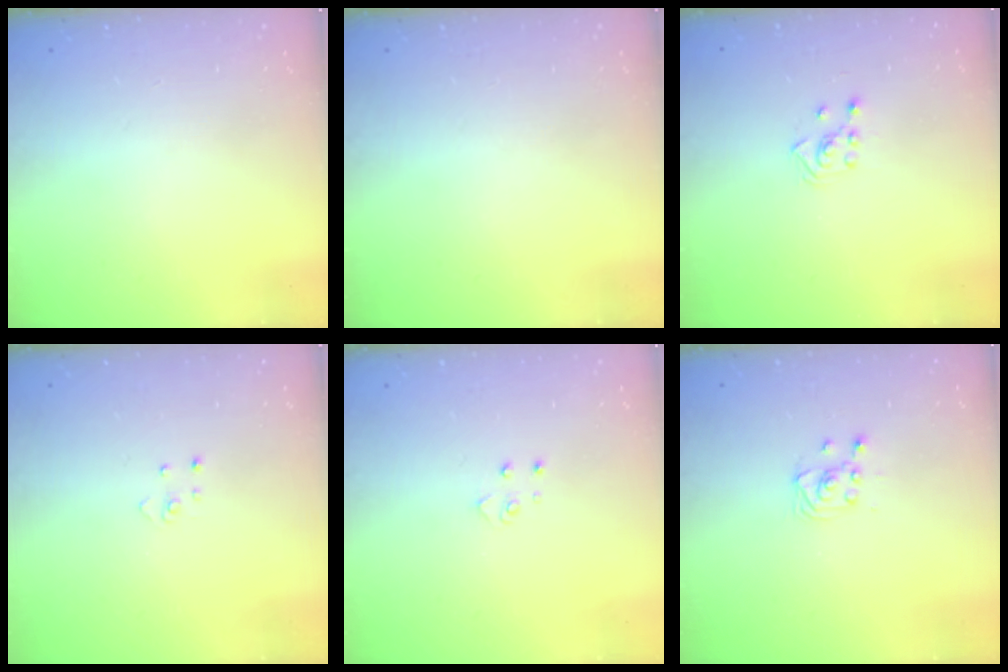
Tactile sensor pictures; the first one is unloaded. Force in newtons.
{"total": 0.0}
{"total": 3.4, "press": 3.4, "slide": 0.6}
{"total": 2.7, "press": 2.7, "slide": 0.3}
{"total": 4.0, "press": 4.0, "slide": 0.4}
{"total": 2.9, "press": 2.9, "slide": 0.4}